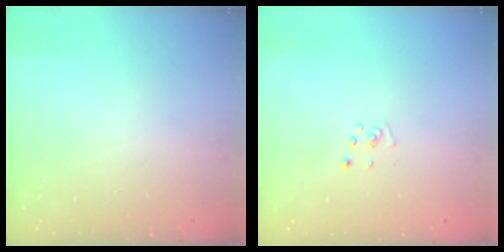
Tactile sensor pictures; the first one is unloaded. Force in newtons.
{"total": 2.2, "press": 2.2, "slide": 0.2}